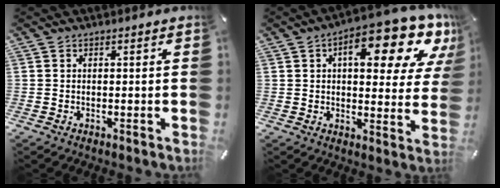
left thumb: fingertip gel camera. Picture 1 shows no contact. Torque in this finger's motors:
{"motor_torque": [1.32, 1.30, 1.54, -1.23, 0.27]}